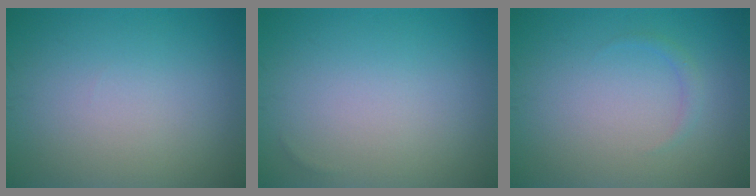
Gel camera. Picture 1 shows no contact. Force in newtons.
{"total": 0.0}
{"total": 0.8, "press": 0.8, "slide": 0.0}